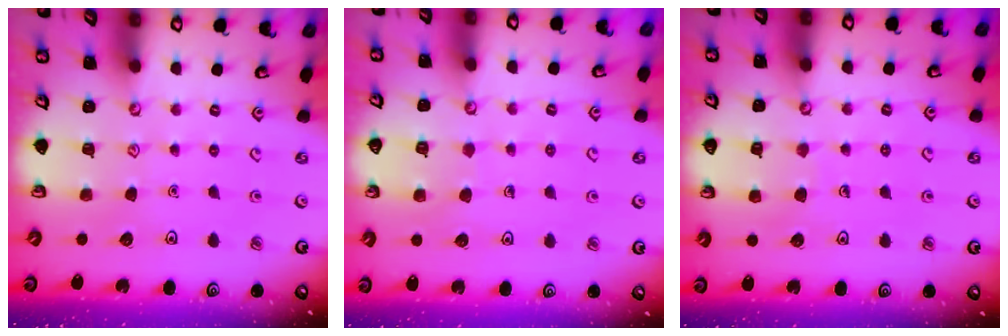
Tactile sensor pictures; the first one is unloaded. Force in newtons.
{"total": 6.0, "press": 6.0, "slide": 0.5}
{"total": 5.2, "press": 5.2, "slide": 0.3}